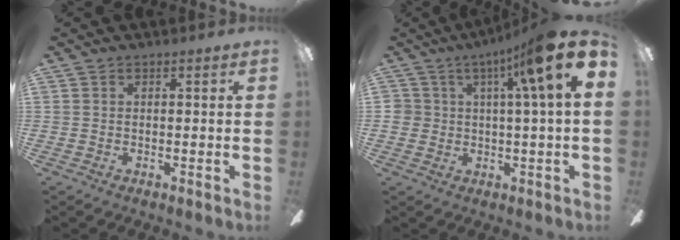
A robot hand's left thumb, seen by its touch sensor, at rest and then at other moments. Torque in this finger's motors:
{"motor_torque": [2.46, 2.55, 2.48, -0.29, 0.21]}